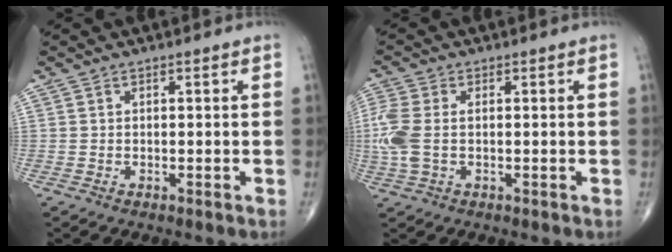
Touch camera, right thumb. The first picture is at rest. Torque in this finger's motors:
{"motor_torque": [0.24, 0.12, 0.88, 0.19, 0.10]}